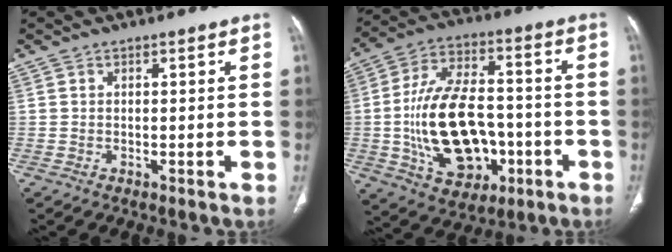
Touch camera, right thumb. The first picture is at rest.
{"total": 20.4, "force": [-4.0, 12.6, 15.4], "torque": [-0.254, 0.028, -0.053]}